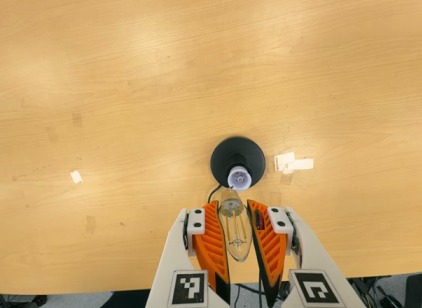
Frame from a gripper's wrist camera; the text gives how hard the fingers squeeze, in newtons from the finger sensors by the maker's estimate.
{"total": 21.7, "left": 23.0, "right": 20.4}